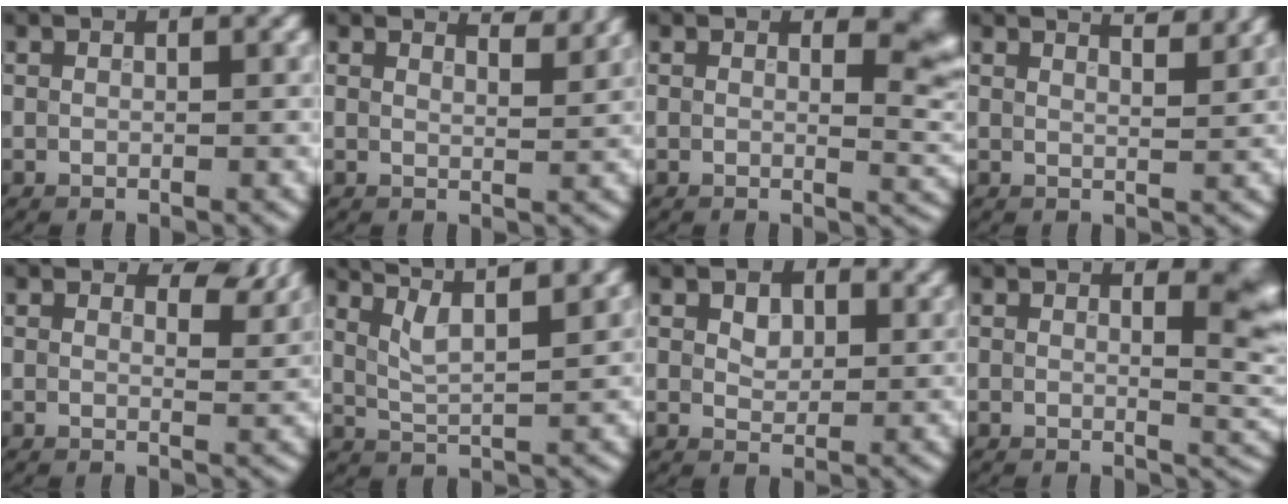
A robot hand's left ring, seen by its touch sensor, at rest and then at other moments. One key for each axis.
{"total": 3.2, "fx": 2.9, "fy": 0.6, "fz": 1.2, "tx": -0.005, "ty": 0.008, "tz": 0.023}
{"total": 3.6, "fx": 1.4, "fy": 1.4, "fz": 3.0, "tx": -0.024, "ty": -0.006, "tz": 0.017}
{"total": 4.5, "fx": 3.6, "fy": 1.4, "fz": 2.2, "tx": 0.001, "ty": 0.030, "tz": 0.011}
{"total": 2.9, "fx": 2.0, "fy": 1.3, "fz": 1.7, "tx": -0.022, "ty": -0.004, "tz": 0.027}
{"total": 7.8, "fx": 5.6, "fy": 2.2, "fz": 5.0, "tx": -0.082, "ty": 0.030, "tz": 0.063}
{"total": 2.6, "fx": 1.1, "fy": 1.8, "fz": 1.5, "tx": -0.027, "ty": -0.001, "tz": 0.014}
{"total": 4.3, "fx": 1.5, "fy": 1.5, "fz": 3.7, "tx": -0.027, "ty": 0.001, "tz": 0.017}